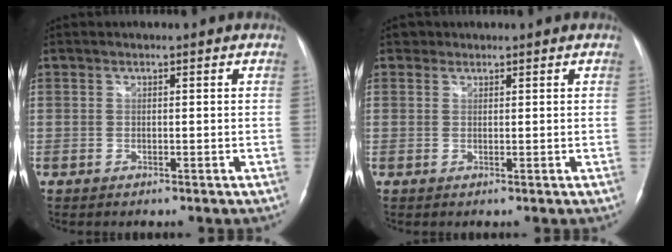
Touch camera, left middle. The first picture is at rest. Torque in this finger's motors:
{"motor_torque": [-0.02, 0.03, -0.10, 0.01]}